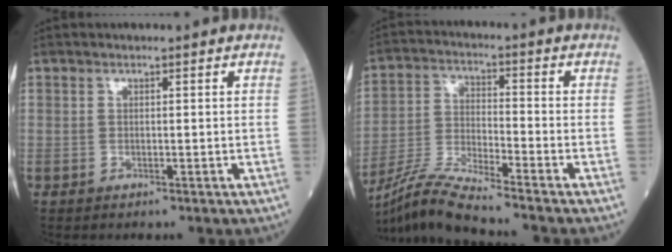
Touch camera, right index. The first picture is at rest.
{"total": 10.2, "force": [-9.3, -1.6, 3.9], "torque": [-0.083, -0.019, -0.179]}